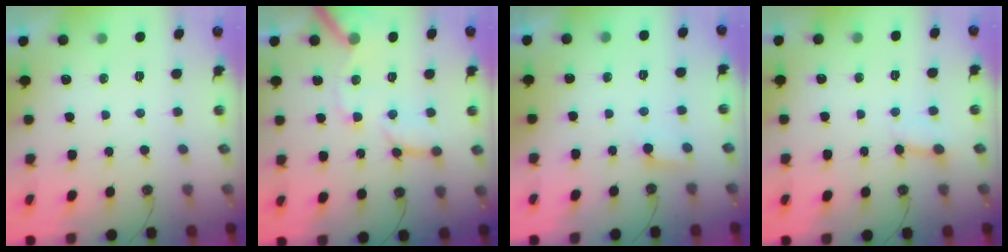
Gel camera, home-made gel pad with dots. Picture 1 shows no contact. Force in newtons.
{"total": 12.0, "press": 11.9, "slide": 1.6}
{"total": 4.6, "press": 4.6, "slide": 0.4}
{"total": 2.5, "press": 2.5, "slide": 0.2}